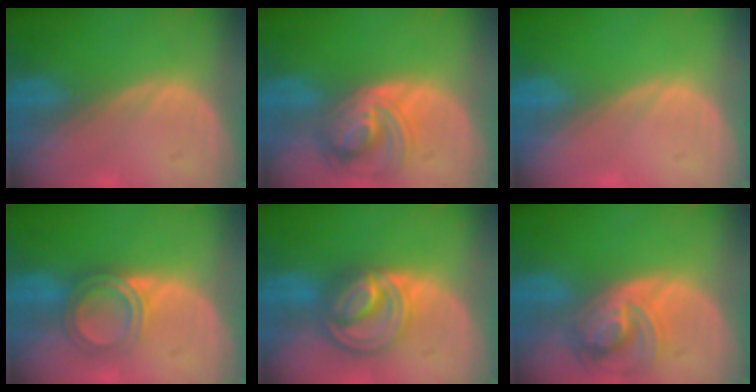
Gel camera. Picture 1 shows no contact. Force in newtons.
{"total": 7.1, "press": 6.9, "slide": 1.8}
{"total": 0.0}
{"total": 4.8, "press": 4.6, "slide": 1.4}
{"total": 8.7, "press": 7.4, "slide": 4.6}
{"total": 8.0, "press": 7.0, "slide": 3.8}